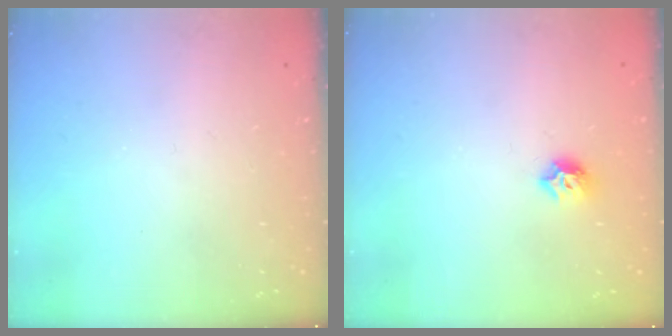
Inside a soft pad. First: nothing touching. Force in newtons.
{"total": 6.7, "press": 6.6, "slide": 1.1}